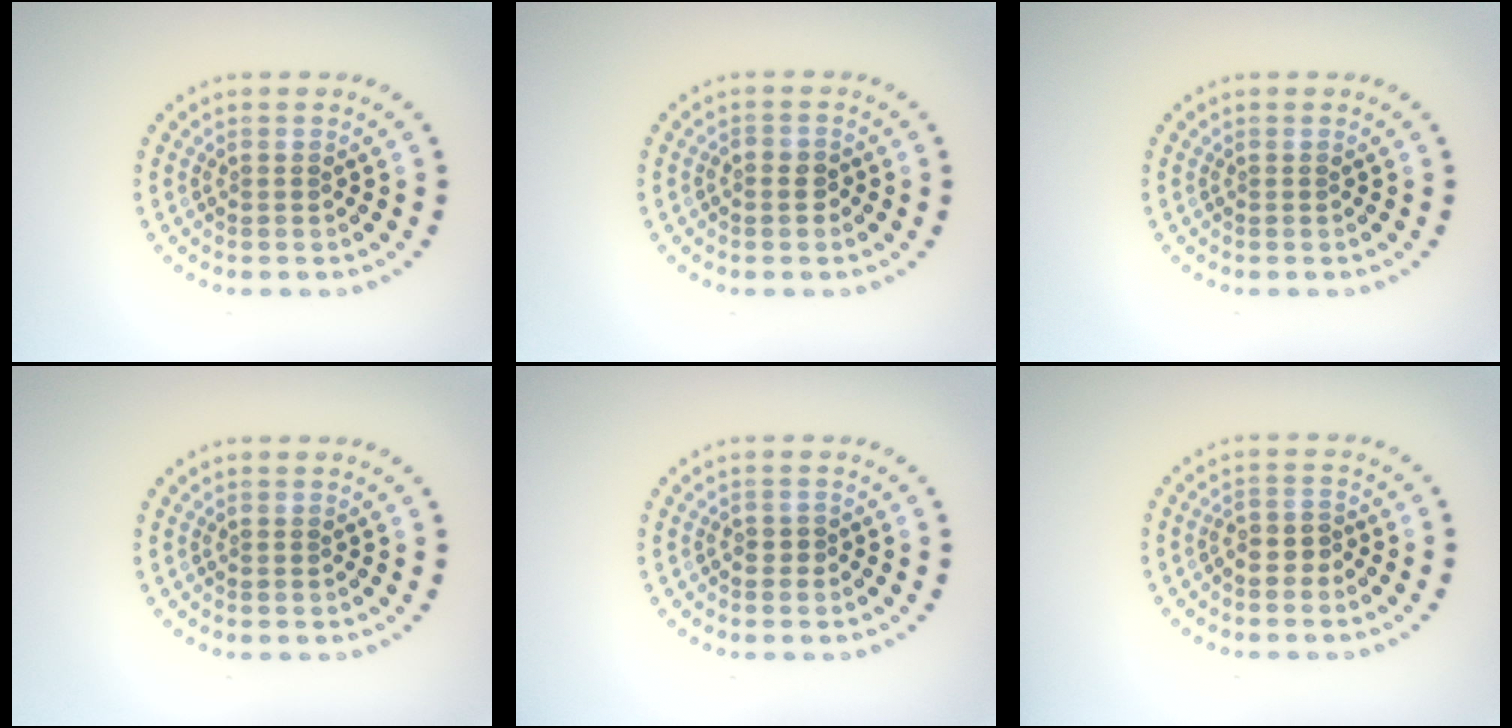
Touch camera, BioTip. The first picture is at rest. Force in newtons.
{"total": 1.0, "press": 0.9, "slide": 0.4}
{"total": 0.0}
{"total": 0.0}
{"total": 0.7, "press": 0.5, "slide": 0.5}
{"total": 1.4, "press": 1.2, "slide": 0.7}